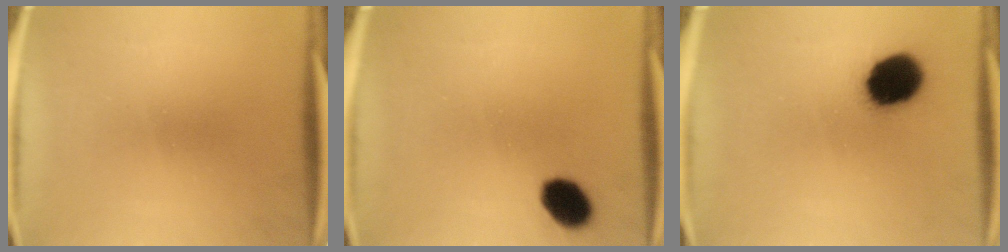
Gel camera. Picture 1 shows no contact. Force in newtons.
{"total": 7.3}
{"total": 14.0}